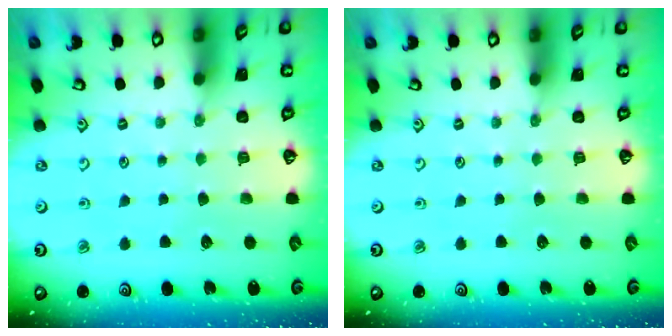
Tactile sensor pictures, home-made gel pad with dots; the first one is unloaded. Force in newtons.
{"total": 0.0}